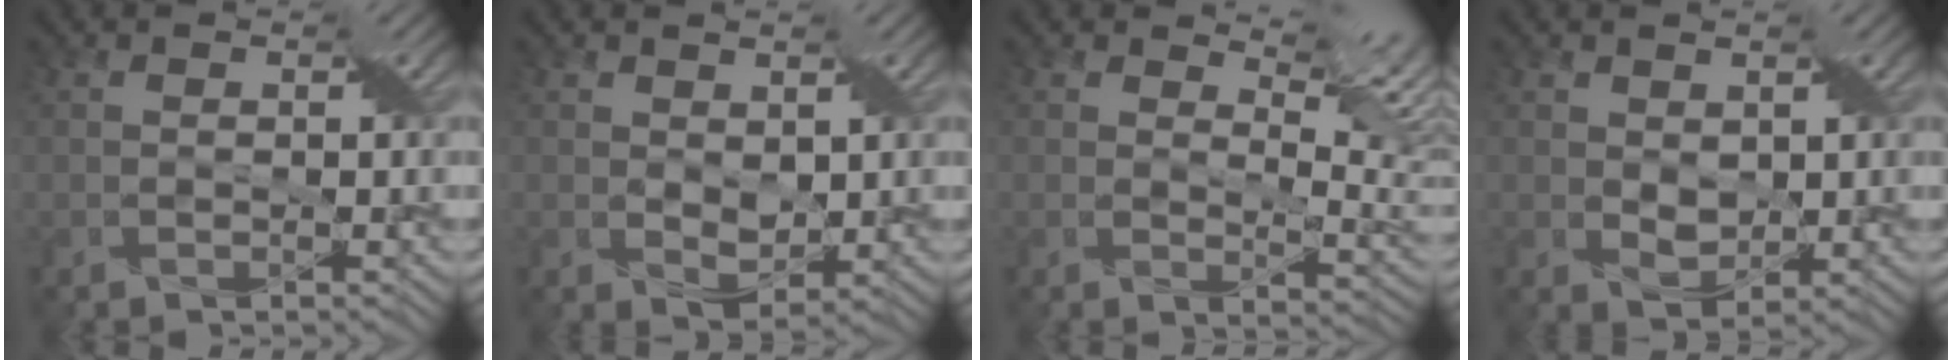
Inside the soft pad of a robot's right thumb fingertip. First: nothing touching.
{"total": 2.8, "force": [1.0, 1.8, 1.9], "torque": [-0.046, -0.005, 0.020]}
{"total": 7.9, "force": [4.4, 3.2, 5.7], "torque": [-0.090, 0.001, 0.067]}
{"total": 2.3, "force": [0.9, 1.6, 1.4], "torque": [-0.037, -0.004, 0.020]}